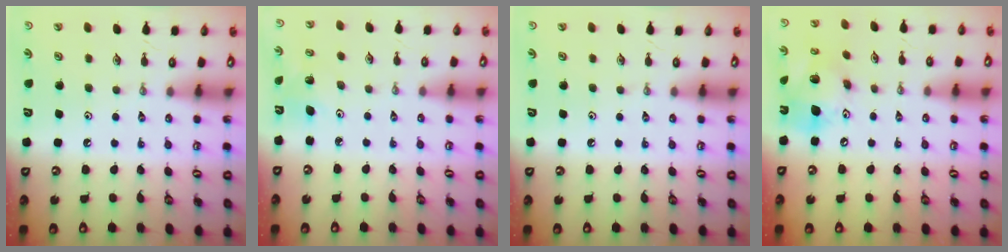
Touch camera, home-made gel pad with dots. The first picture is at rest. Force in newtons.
{"total": 3.1, "press": 2.1, "slide": 2.3}
{"total": 0.0}
{"total": 17.9, "press": 17.6, "slide": 3.4}